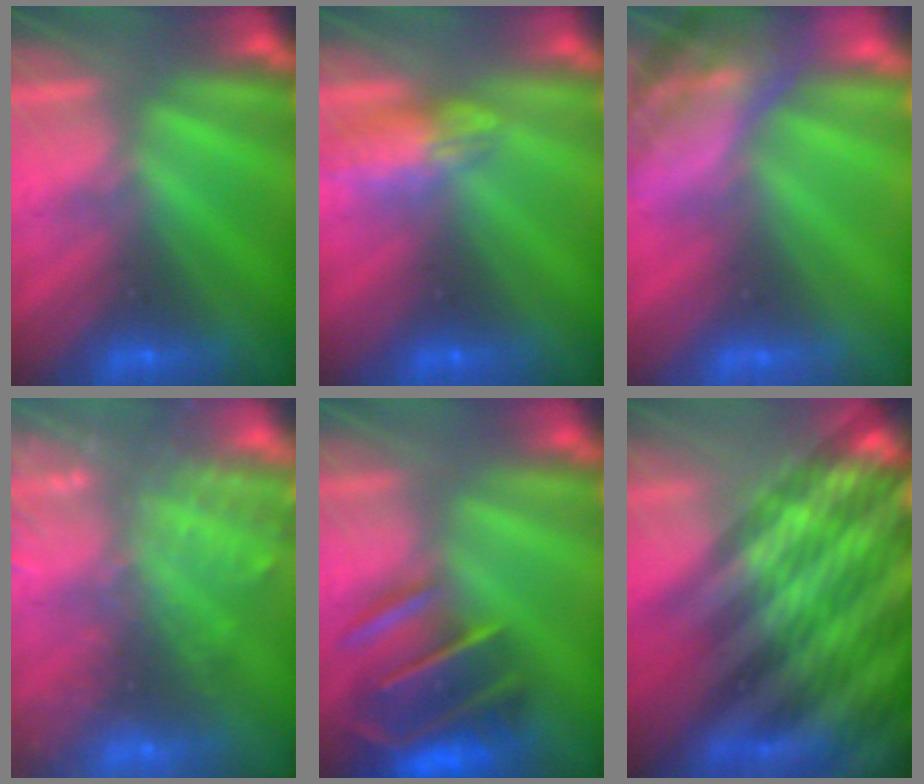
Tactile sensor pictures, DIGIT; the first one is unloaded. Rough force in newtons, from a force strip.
{"total": 2.4}
{"total": 7.4}
{"total": 9.0}
{"total": 9.1}
{"total": 7.1}